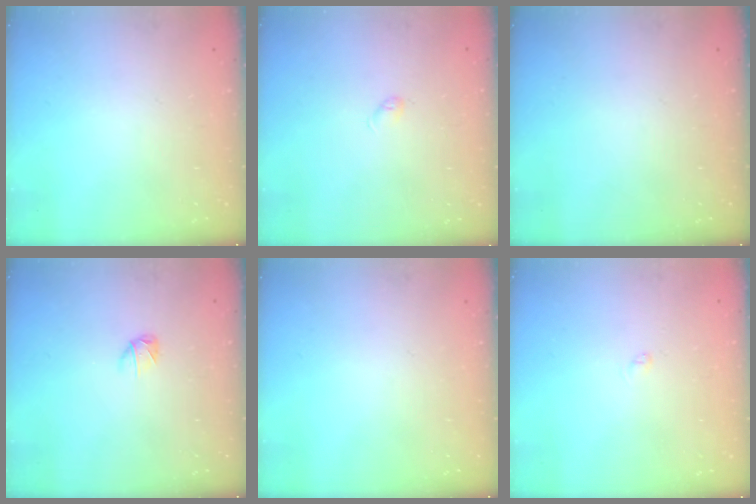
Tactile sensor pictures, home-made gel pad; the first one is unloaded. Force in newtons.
{"total": 3.3, "press": 3.2, "slide": 0.6}
{"total": 0.0}
{"total": 2.8, "press": 2.7, "slide": 0.5}
{"total": 0.0}
{"total": 1.9, "press": 1.9, "slide": 0.3}